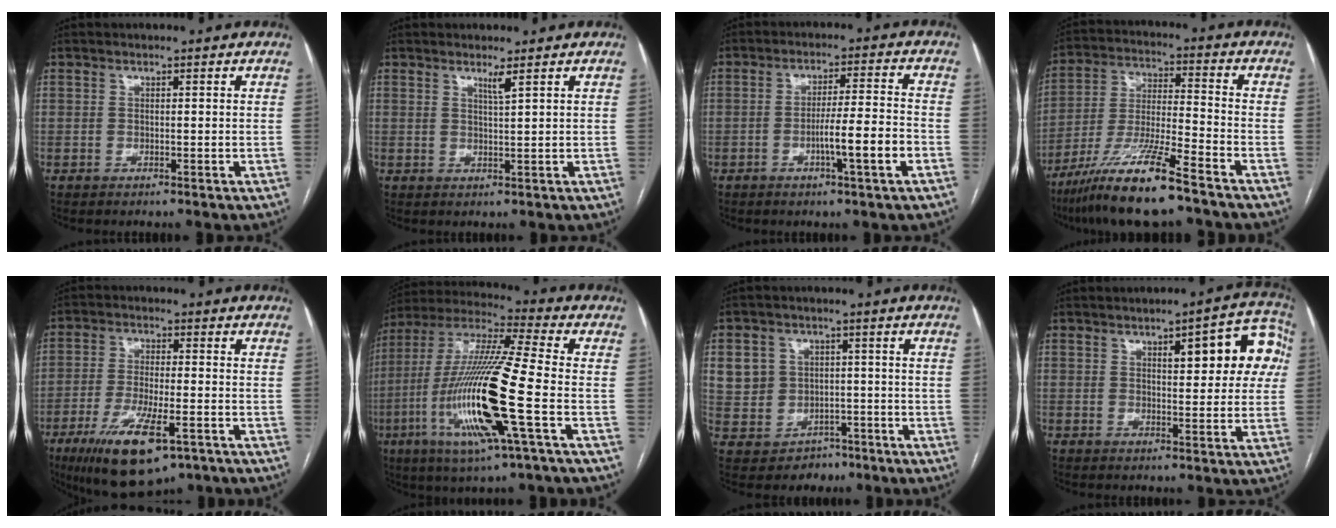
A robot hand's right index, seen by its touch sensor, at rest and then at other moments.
{"total": 1.7, "force": [1.2, -0.5, 1.0], "torque": [-0.022, -0.013, 0.024]}
{"total": 7.5, "force": [-2.8, -0.3, 6.9], "torque": [-0.112, 0.004, -0.045]}
{"total": 14.1, "force": [-10.0, 0.5, 9.9], "torque": [-0.199, -0.028, -0.183]}
{"total": 13.0, "force": [-7.0, 3.7, 10.3], "torque": [-0.192, -0.023, -0.107]}
{"total": 20.2, "force": [-5.5, 0.9, 19.4], "torque": [-0.414, -0.021, -0.108]}
{"total": 8.9, "force": [-0.9, 8.7, 1.6], "torque": [-0.048, 0.024, 0.011]}
{"total": 11.4, "force": [3.3, 3.5, 10.4], "torque": [-0.115, 0.028, 0.036]}